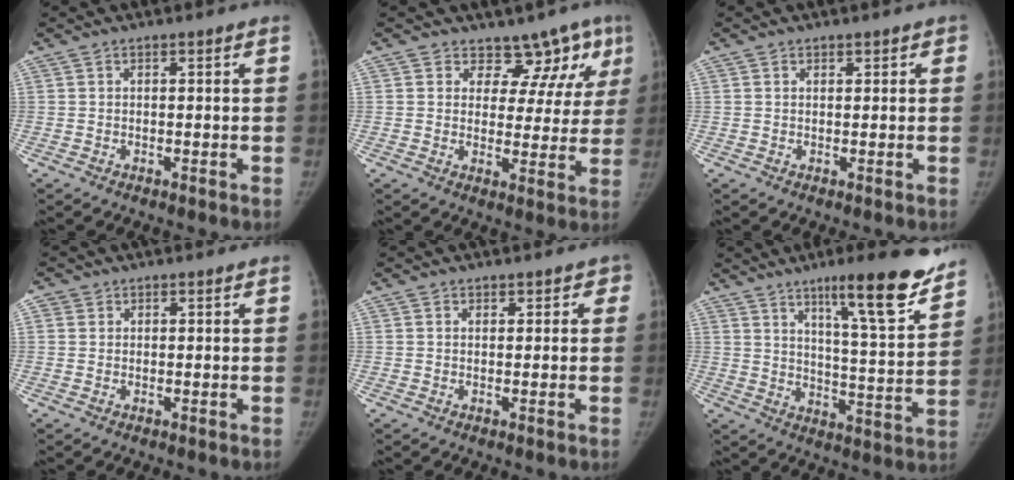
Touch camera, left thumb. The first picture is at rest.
{"total": 9.8, "force": [7.2, 6.2, 2.4], "torque": [0.021, -0.034, 0.076]}
{"total": 1.0, "force": [0.6, 0.8, 0.3], "torque": [0.008, -0.003, 0.006]}
{"total": 1.5, "force": [0.7, 1.3, 0.2], "torque": [0.007, -0.002, 0.007]}
{"total": 2.0, "force": [1.1, 1.5, 0.7], "torque": [0.019, -0.002, 0.009]}
{"total": 17.5, "force": [11.9, 2.4, 12.6], "torque": [-0.156, -0.071, 0.180]}